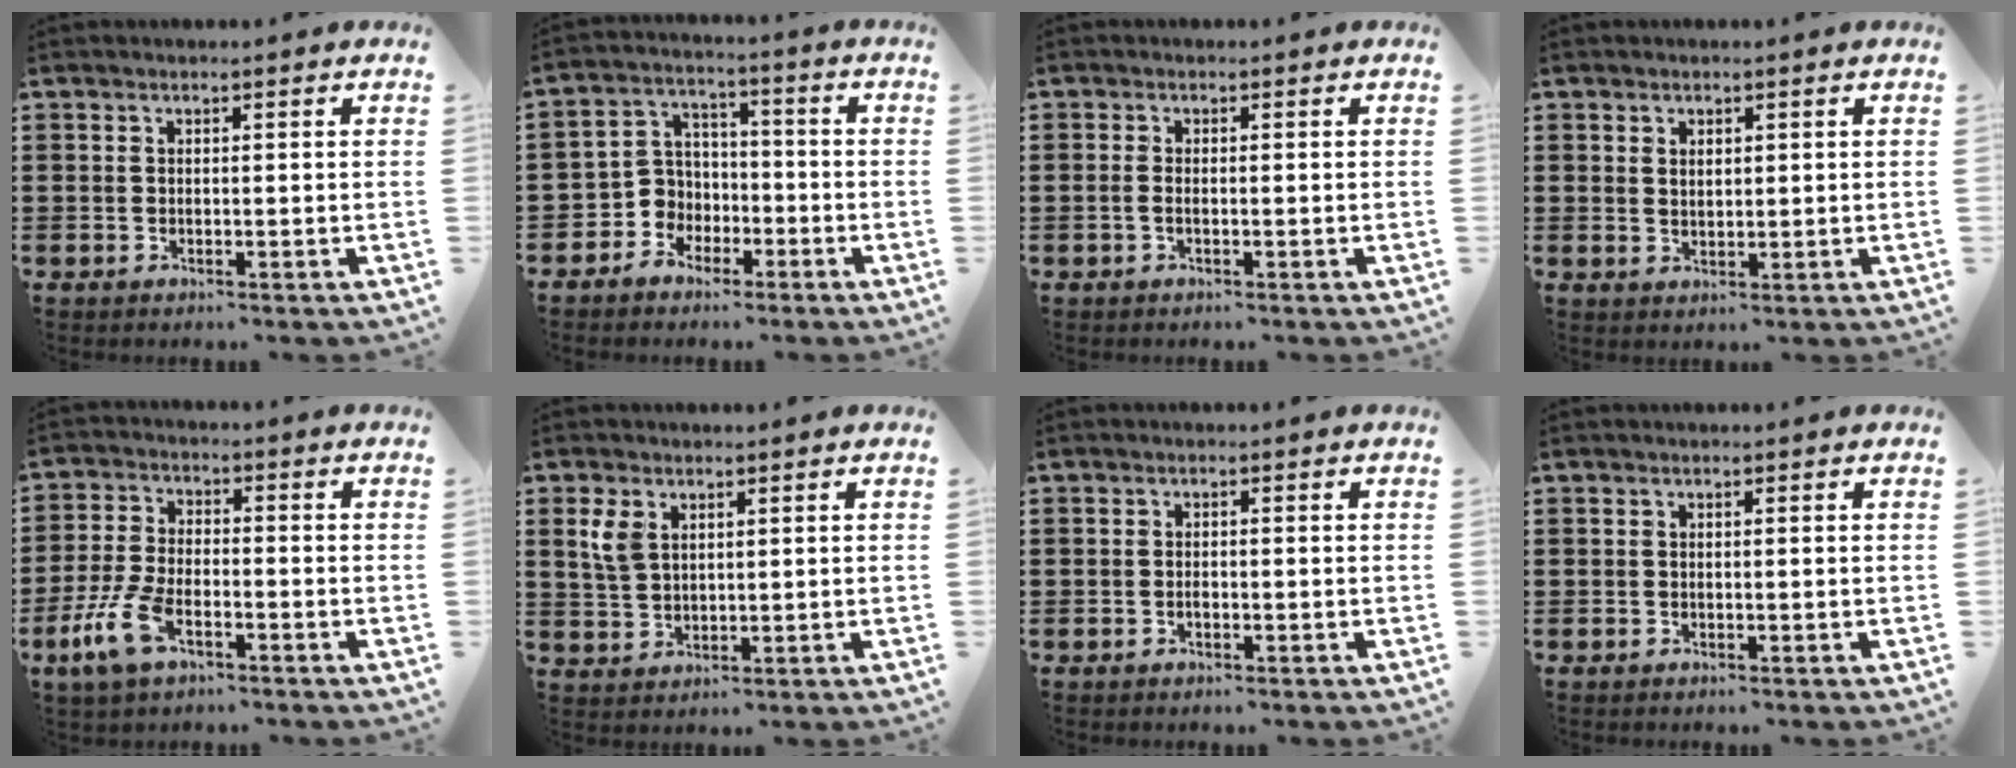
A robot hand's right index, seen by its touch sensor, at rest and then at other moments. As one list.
[{"total": 5.7, "force": [-2.4, 5.1, 0.9], "torque": [-0.049, 0.008, -0.051]}, {"total": 1.0, "force": [-0.5, 0.2, 0.8], "torque": [-0.017, -0.001, -0.008]}, {"total": 1.4, "force": [1.0, 0.9, 0.4], "torque": [-0.010, 0.006, 0.019]}, {"total": 7.6, "force": [-3.8, 3.3, 5.7], "torque": [-0.148, -0.008, -0.077]}, {"total": 4.0, "force": [1.8, 2.5, 2.5], "torque": [-0.058, 0.010, 0.033]}, {"total": 0.7, "force": [-0.4, 0.4, 0.5], "torque": [-0.010, -0.002, -0.007]}, {"total": 0.0}]